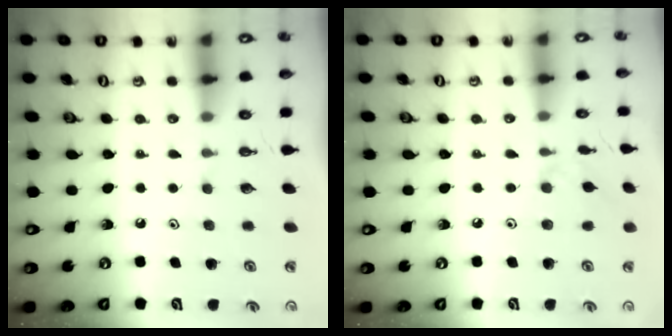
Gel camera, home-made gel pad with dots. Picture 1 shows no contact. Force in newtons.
{"total": 3.4, "press": 3.4, "slide": 0.5}